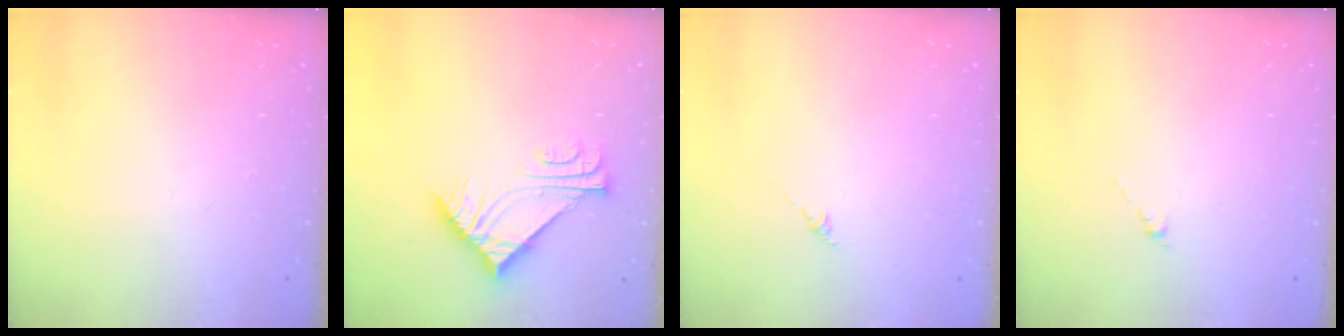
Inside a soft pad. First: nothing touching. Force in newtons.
{"total": 7.7, "press": 7.7, "slide": 0.1}
{"total": 0.0}
{"total": 0.0}